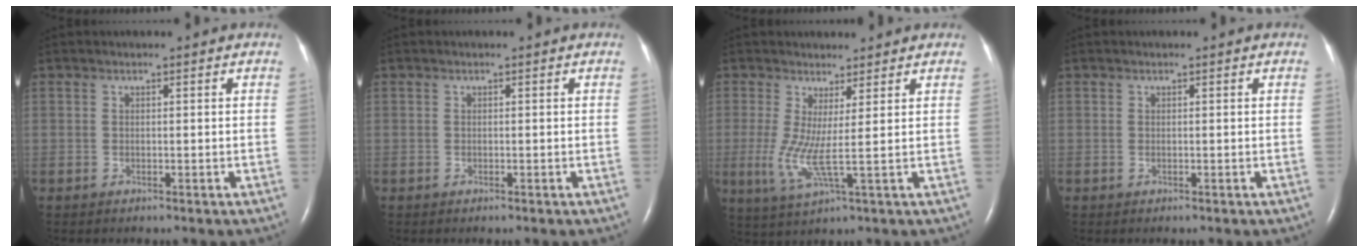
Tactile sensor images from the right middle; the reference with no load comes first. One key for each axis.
{"total": 0.0}
{"total": 5.3, "fx": 0.3, "fy": -0.5, "fz": 5.3, "tx": -0.119, "ty": -0.012, "tz": 0.014}
{"total": 0.0}